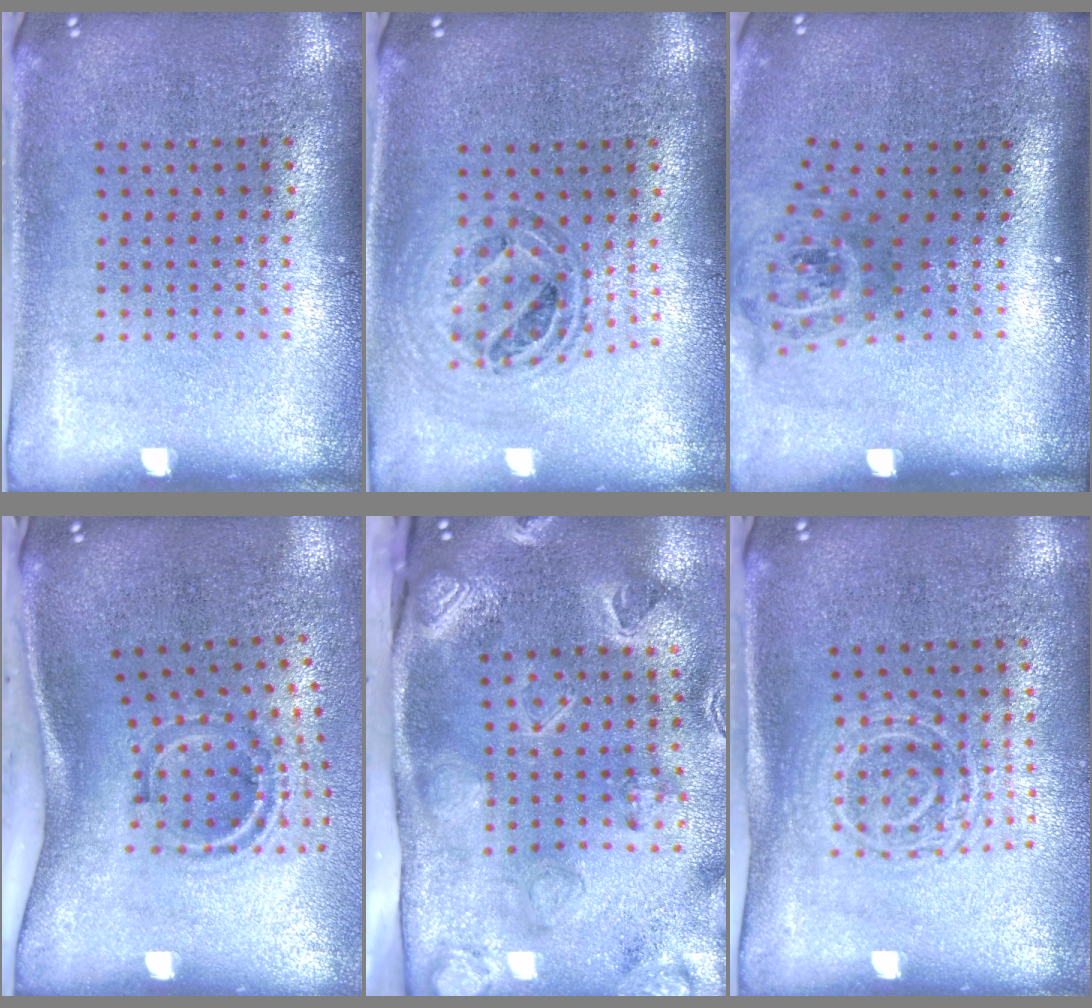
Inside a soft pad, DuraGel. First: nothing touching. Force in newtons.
{"total": 0.9, "press": 0.9, "slide": 0.1}
{"total": 1.8, "press": 1.3, "slide": 1.3}
{"total": 1.9, "press": 1.2, "slide": 1.5}
{"total": 3.4, "press": 3.1, "slide": 1.3}
{"total": 1.6, "press": 1.3, "slide": 0.9}